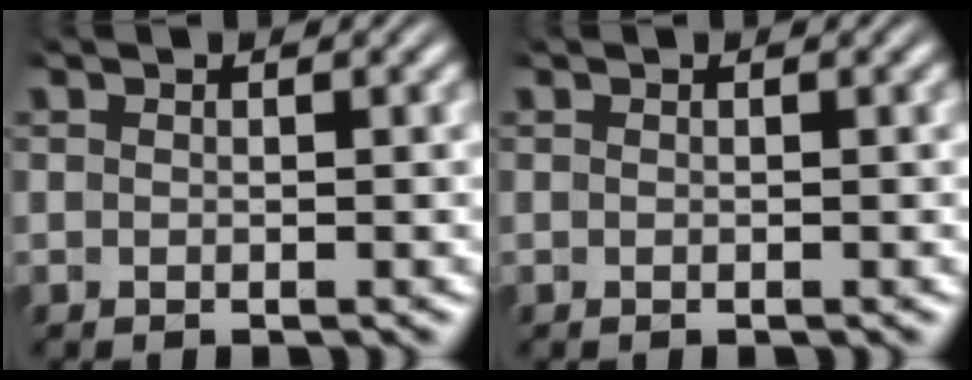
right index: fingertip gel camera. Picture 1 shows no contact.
{"total": 0.0}